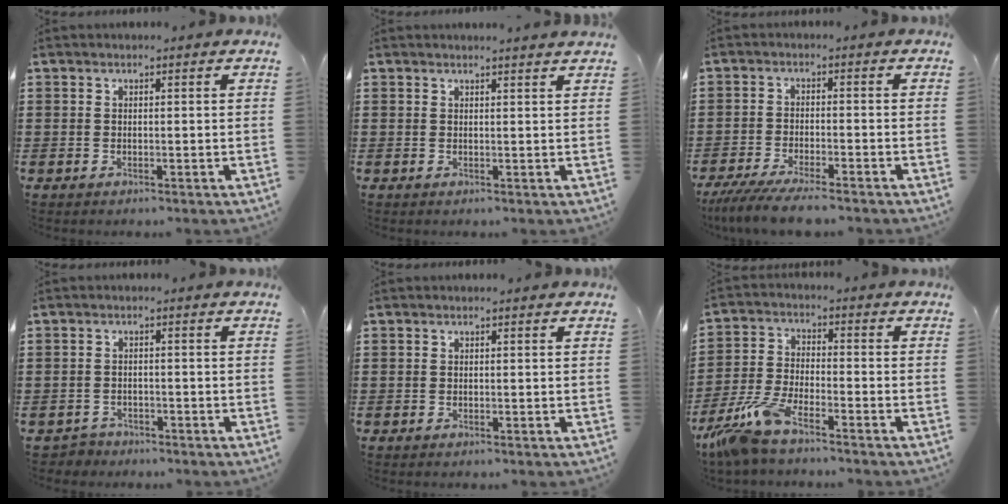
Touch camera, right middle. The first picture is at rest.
{"total": 1.3, "force": [1.2, -0.2, 0.2], "torque": [0.003, -0.006, 0.021]}
{"total": 5.2, "force": [-4.7, 0.1, 2.3], "torque": [-0.057, -0.018, -0.093]}
{"total": 1.8, "force": [-1.7, 0.6, -0.2], "torque": [-0.004, 0.001, -0.039]}
{"total": 0.0}
{"total": 8.0, "force": [-6.4, 1.4, 4.6], "torque": [-0.125, -0.012, -0.129]}